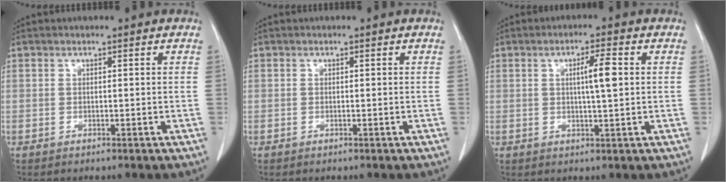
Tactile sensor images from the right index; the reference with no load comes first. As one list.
[{"total": 0.0}, {"total": 4.8, "force": [0.8, 0.3, 4.7], "torque": [-0.080, 0.000, 0.014]}]